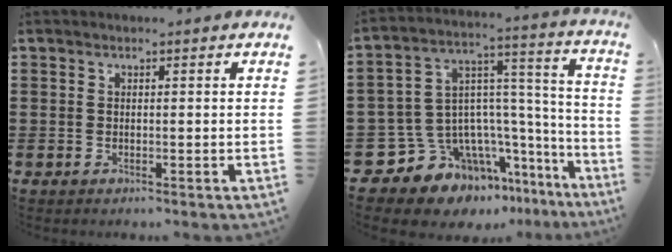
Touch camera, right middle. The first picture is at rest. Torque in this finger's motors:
{"motor_torque": [1.22, -0.92, 0.30, 0.11]}